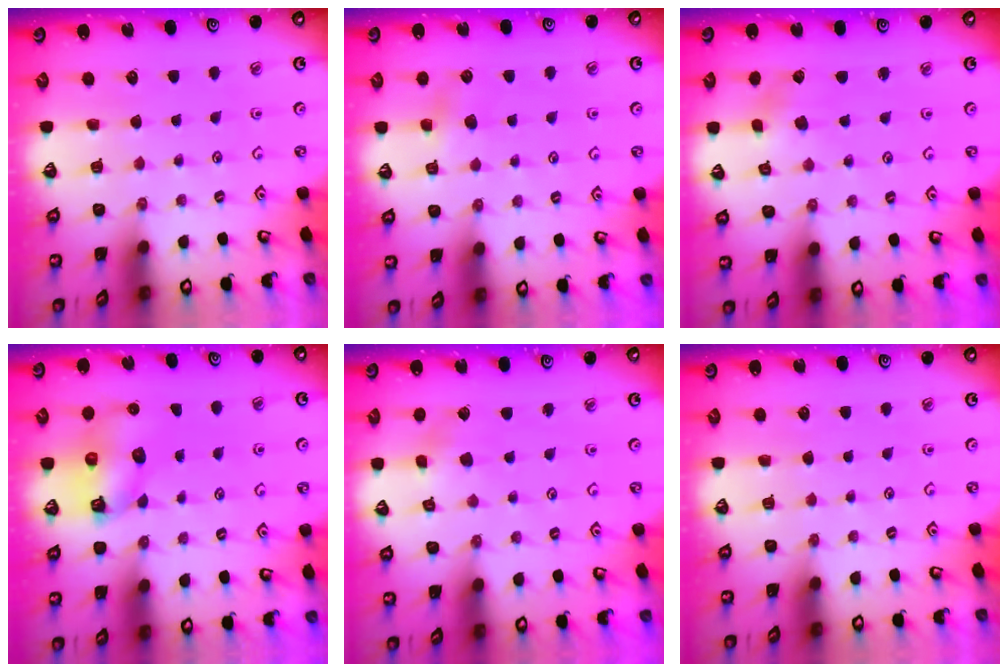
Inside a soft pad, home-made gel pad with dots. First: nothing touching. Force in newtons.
{"total": 4.5, "press": 4.4, "slide": 0.7}
{"total": 2.3, "press": 2.3, "slide": 0.6}
{"total": 8.6, "press": 8.6, "slide": 0.7}
{"total": 4.2, "press": 4.1, "slide": 0.5}
{"total": 0.0}